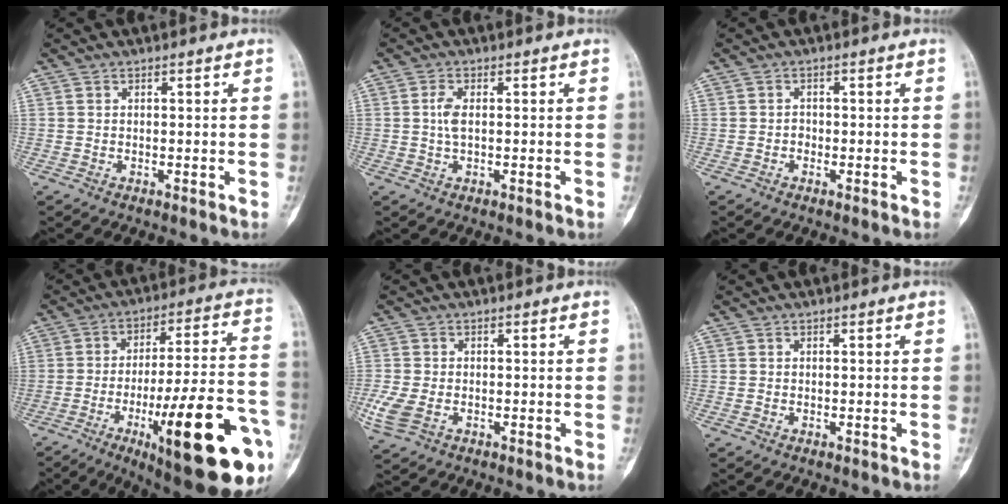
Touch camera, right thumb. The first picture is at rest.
{"total": 2.7, "force": [0.0, 1.0, 2.4], "torque": [-0.059, 0.000, -0.003]}
{"total": 0.9, "force": [-0.5, 0.6, 0.5], "torque": [-0.001, 0.003, -0.014]}
{"total": 27.2, "force": [-10.6, 6.5, 24.2], "torque": [-0.310, 0.036, -0.147]}
{"total": 5.0, "force": [-1.6, 3.1, 3.6], "torque": [-0.099, -0.002, -0.031]}
{"total": 0.0}